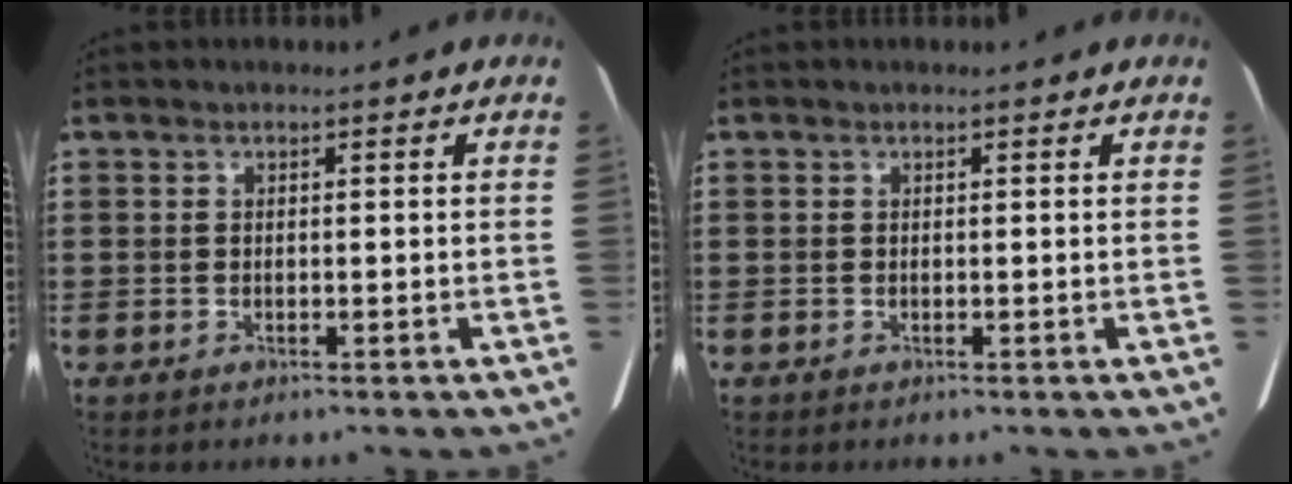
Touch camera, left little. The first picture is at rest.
{"total": 0.0}